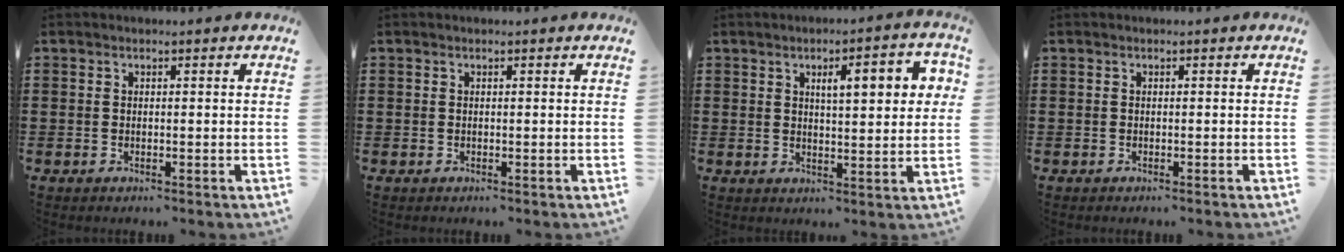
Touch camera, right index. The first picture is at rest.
{"total": 0.0}
{"total": 6.1, "force": [2.0, 1.6, 5.5], "torque": [-0.085, -0.002, 0.025]}
{"total": 0.0}